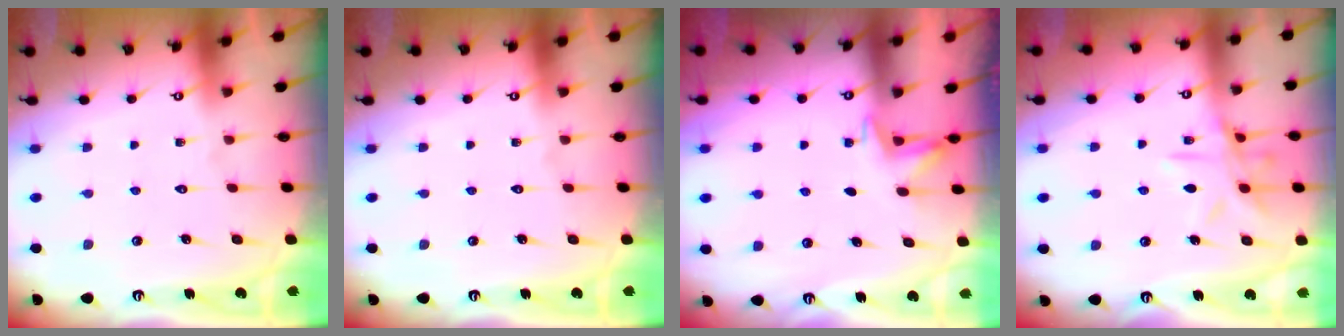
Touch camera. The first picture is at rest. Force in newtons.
{"total": 0.0}
{"total": 2.4, "press": 2.1, "slide": 1.2}
{"total": 11.1, "press": 11.1, "slide": 0.8}